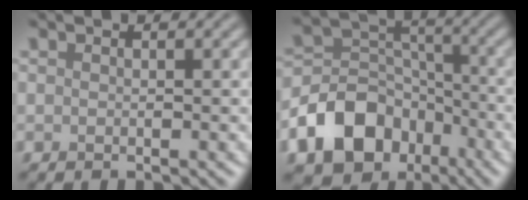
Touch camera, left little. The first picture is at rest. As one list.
[{"total": 10.6, "force": [-5.6, 7.6, 4.8], "torque": [-0.088, 0.006, -0.113]}]